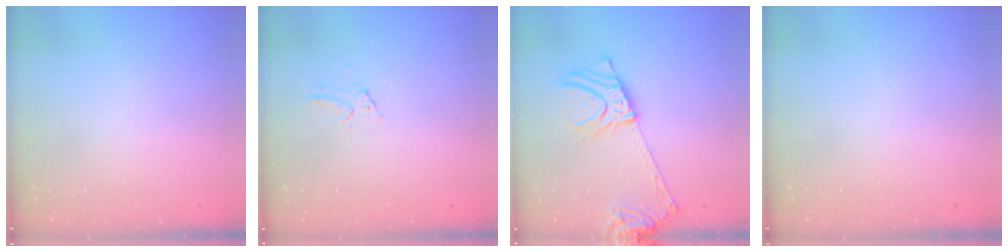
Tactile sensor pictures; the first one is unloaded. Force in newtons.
{"total": 2.5, "press": 2.5, "slide": 0.2}
{"total": 13.9, "press": 13.4, "slide": 3.6}
{"total": 0.0}